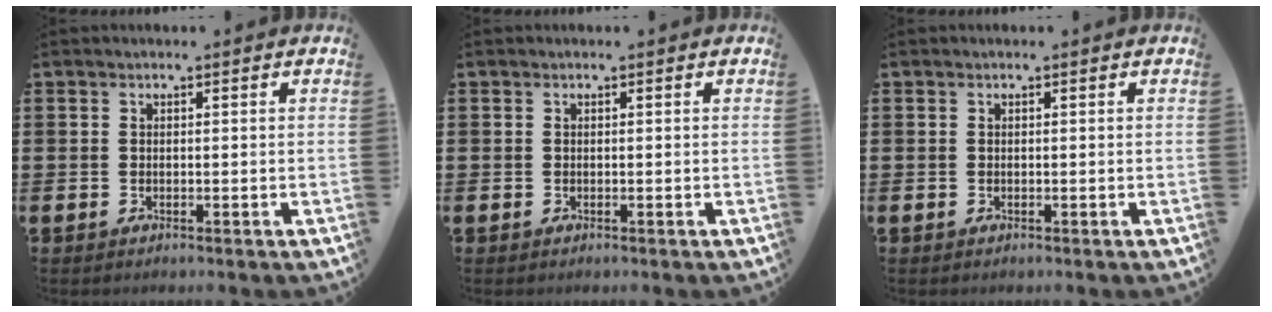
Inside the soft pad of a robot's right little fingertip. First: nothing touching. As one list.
[{"total": 0.0}, {"total": 0.0}]